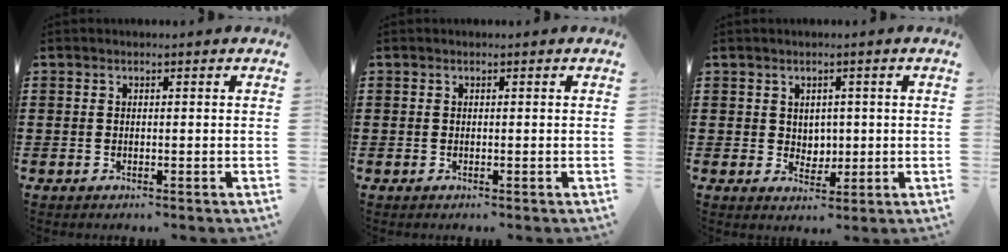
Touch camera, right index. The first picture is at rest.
{"total": 0.0}
{"total": 2.3, "force": [1.1, 2.0, 0.5], "torque": [-0.009, 0.008, 0.019]}